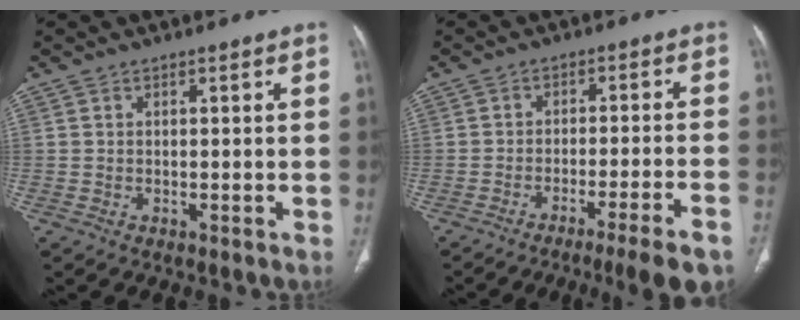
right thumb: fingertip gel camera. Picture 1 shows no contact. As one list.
[{"total": 12.5, "force": [-9.7, 0.0, 7.9], "torque": [-0.110, 0.034, -0.136]}]